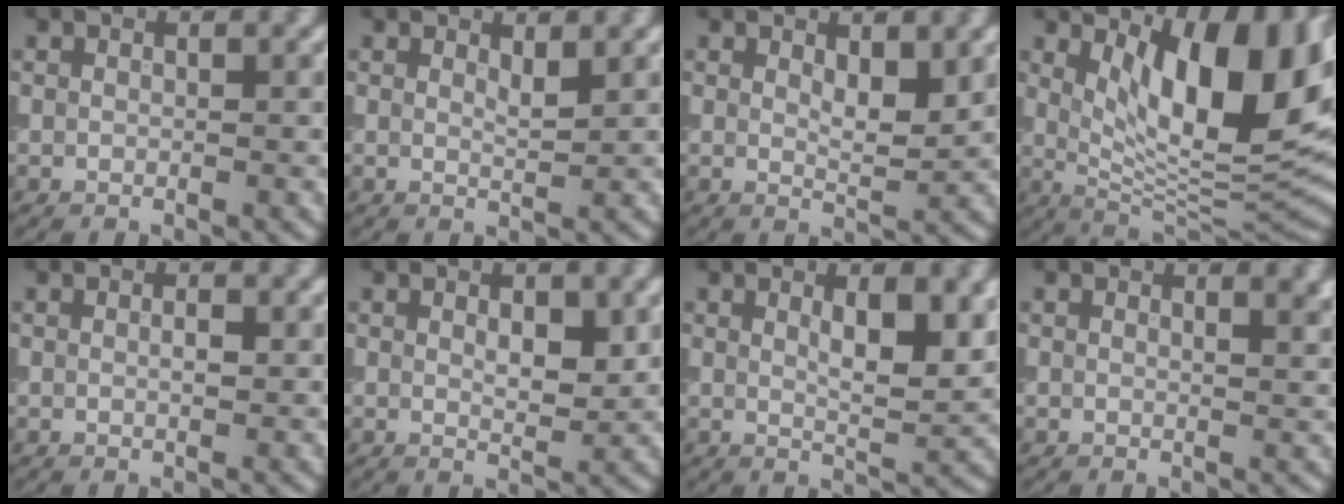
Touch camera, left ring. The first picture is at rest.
{"total": 0.8, "force": [0.7, 0.1, 0.5], "torque": [-0.010, -0.002, 0.010]}
{"total": 2.1, "force": [1.0, 0.7, 1.7], "torque": [-0.026, -0.004, 0.018]}
{"total": 13.4, "force": [4.4, 5.1, 11.6], "torque": [-0.158, -0.004, 0.073]}
{"total": 0.5, "force": [-0.1, 0.1, 0.5], "torque": [-0.010, 0.000, -0.001]}
{"total": 2.3, "force": [0.7, 0.9, 1.9], "torque": [-0.027, -0.003, 0.014]}
{"total": 4.4, "force": [1.5, 1.1, 3.9], "torque": [-0.062, -0.003, 0.027]}
{"total": 1.9, "force": [1.3, 0.8, 1.1], "torque": [0.005, 0.004, 0.012]}